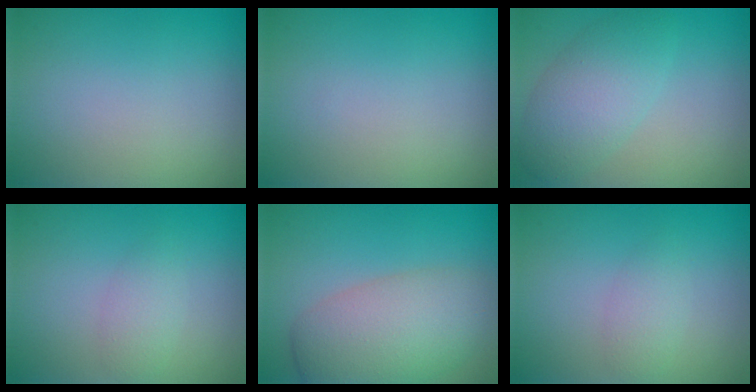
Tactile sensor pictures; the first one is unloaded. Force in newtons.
{"total": 0.0}
{"total": 4.8, "press": 4.8, "slide": 0.1}
{"total": 1.8, "press": 1.8, "slide": 0.0}
{"total": 7.0, "press": 7.0, "slide": 0.2}
{"total": 1.8, "press": 1.8, "slide": 0.0}